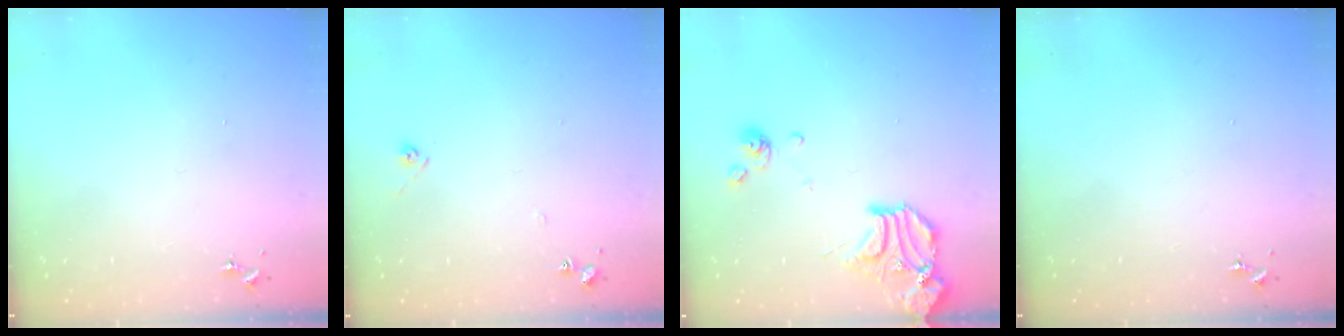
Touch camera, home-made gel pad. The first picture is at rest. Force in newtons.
{"total": 6.2, "press": 6.2, "slide": 0.6}
{"total": 14.9, "press": 14.7, "slide": 2.2}
{"total": 0.0}